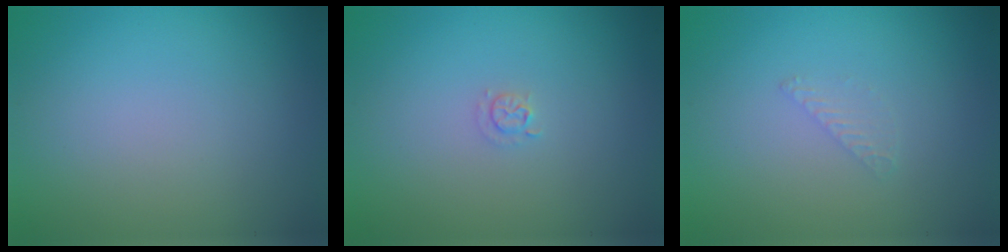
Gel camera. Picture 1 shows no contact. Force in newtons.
{"total": 0.9, "press": 0.9, "slide": 0.1}
{"total": 0.8, "press": 0.8, "slide": 0.0}